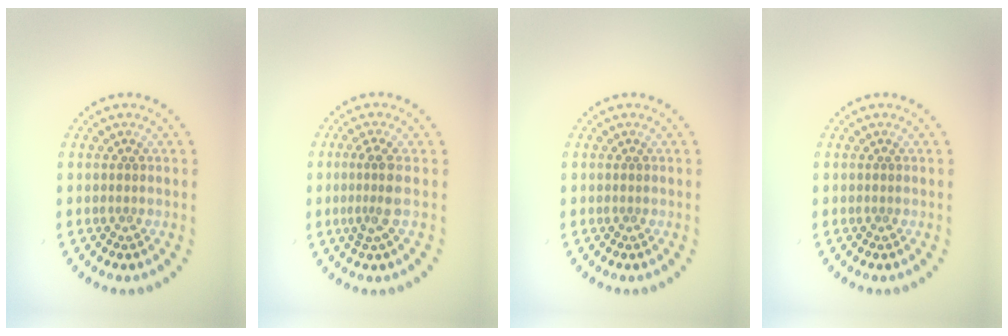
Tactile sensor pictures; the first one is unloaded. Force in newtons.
{"total": 2.3, "press": 1.8, "slide": 1.4}
{"total": 0.0}
{"total": 0.0}